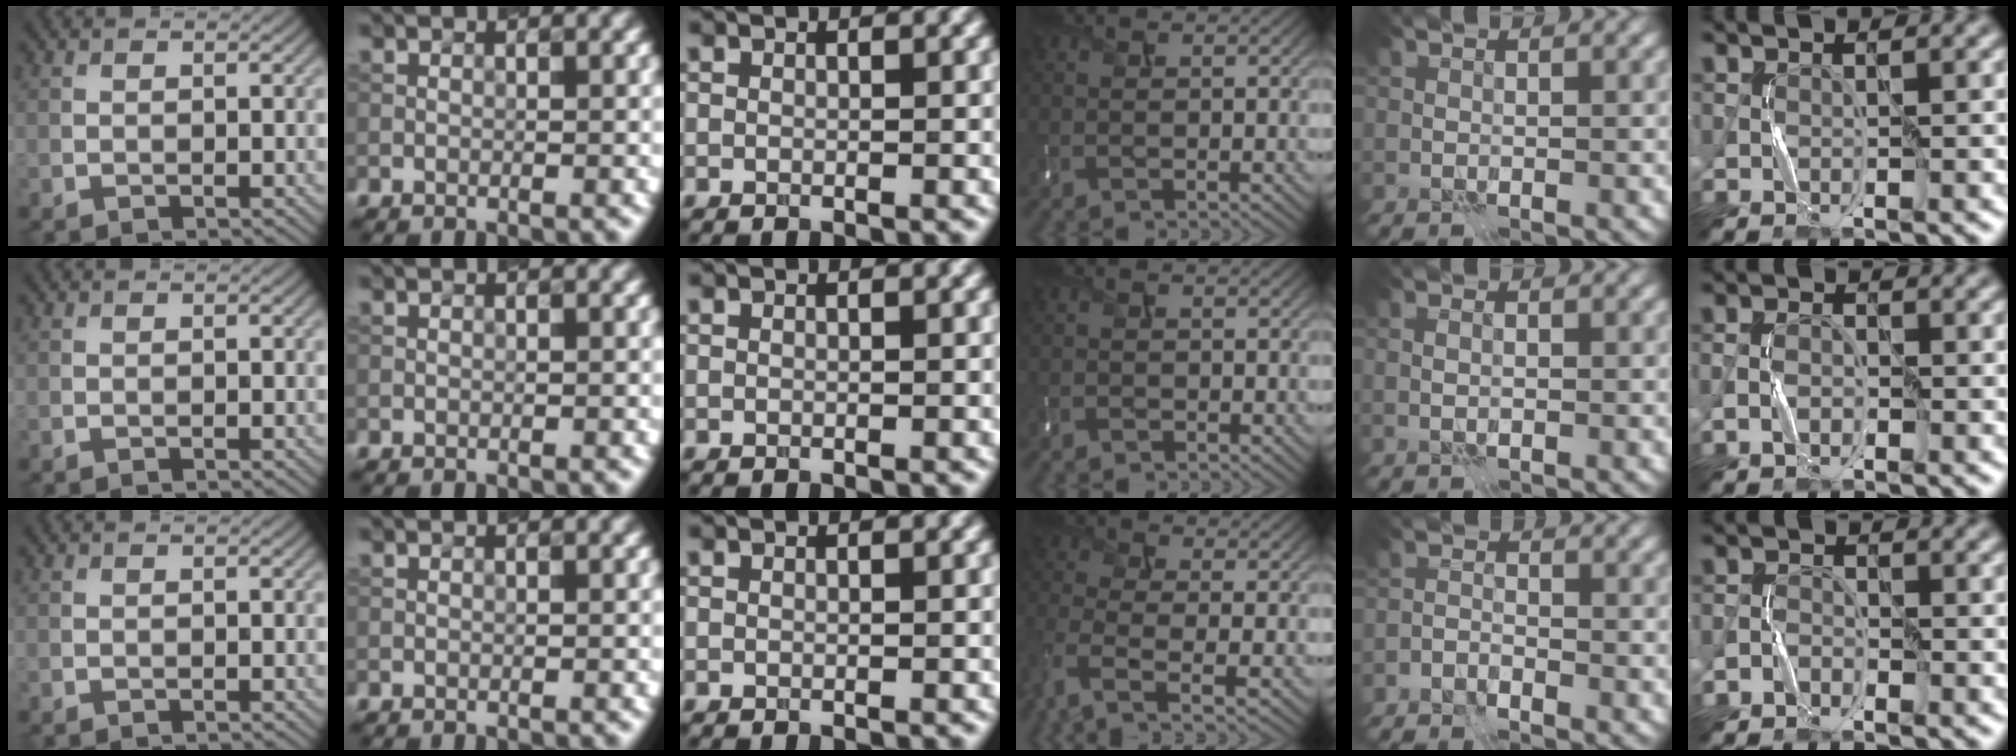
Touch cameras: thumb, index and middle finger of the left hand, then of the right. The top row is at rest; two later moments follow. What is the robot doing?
{"motion": "press", "object": "memory foam"}